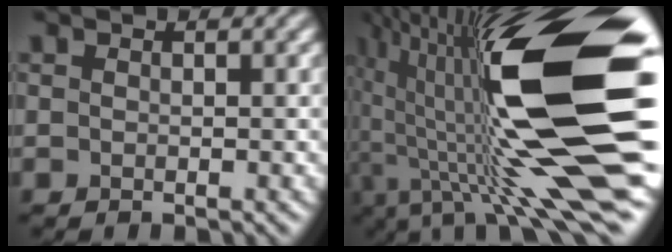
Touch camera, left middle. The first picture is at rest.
{"total": 20.0, "force": [1.0, 5.6, 19.2], "torque": [-0.332, 0.016, 0.008]}